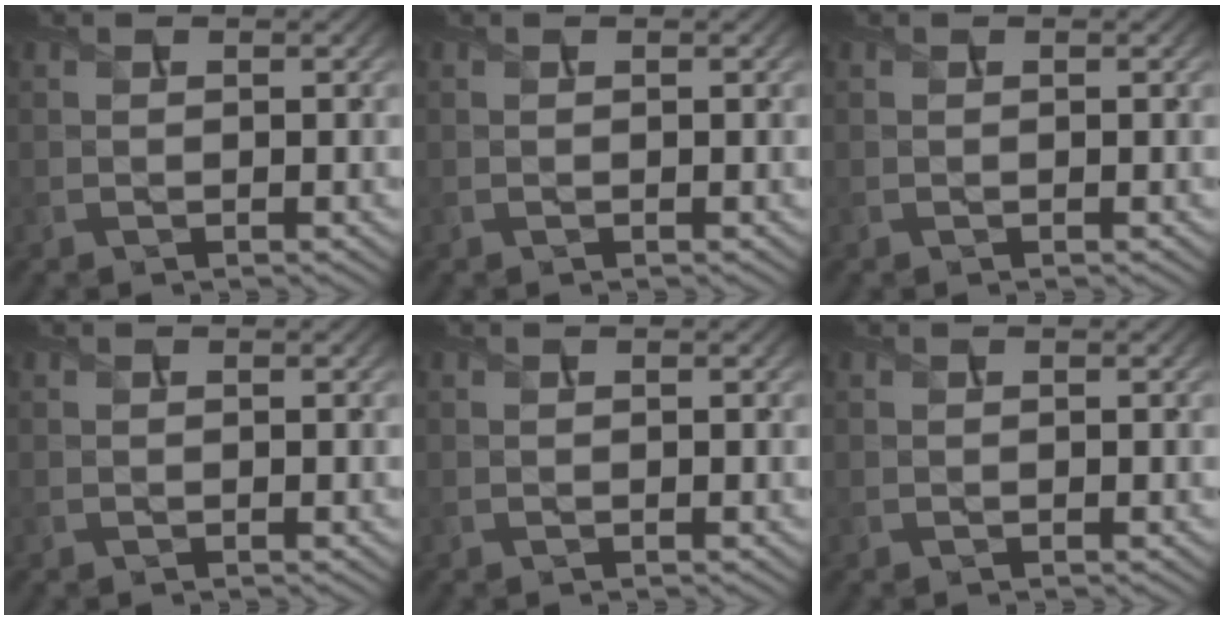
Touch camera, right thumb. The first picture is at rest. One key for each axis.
{"total": 0.0}
{"total": 0.0}
{"total": 0.0}
{"total": 0.0}
{"total": 0.0}